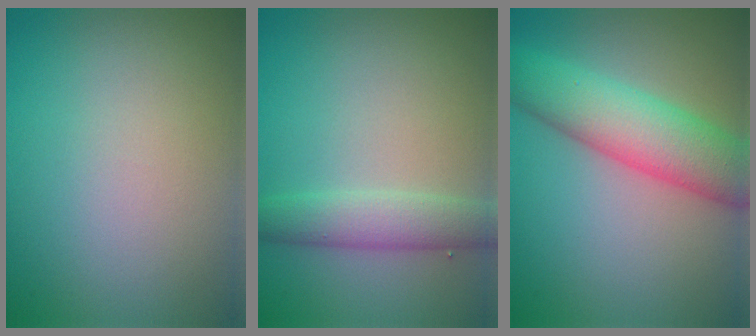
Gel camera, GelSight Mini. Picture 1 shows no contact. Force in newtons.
{"total": 3.2, "press": 3.2, "slide": 0.2}
{"total": 7.3, "press": 7.3, "slide": 0.2}